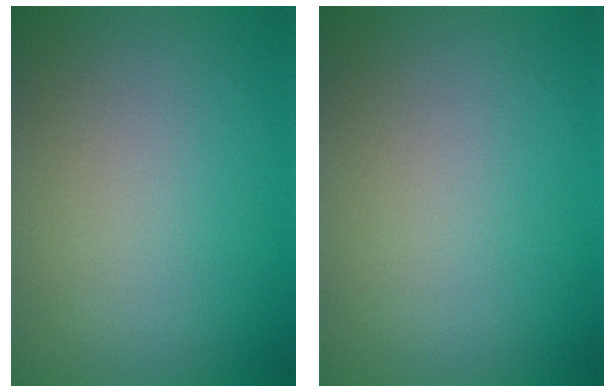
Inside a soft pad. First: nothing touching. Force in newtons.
{"total": 0.0}